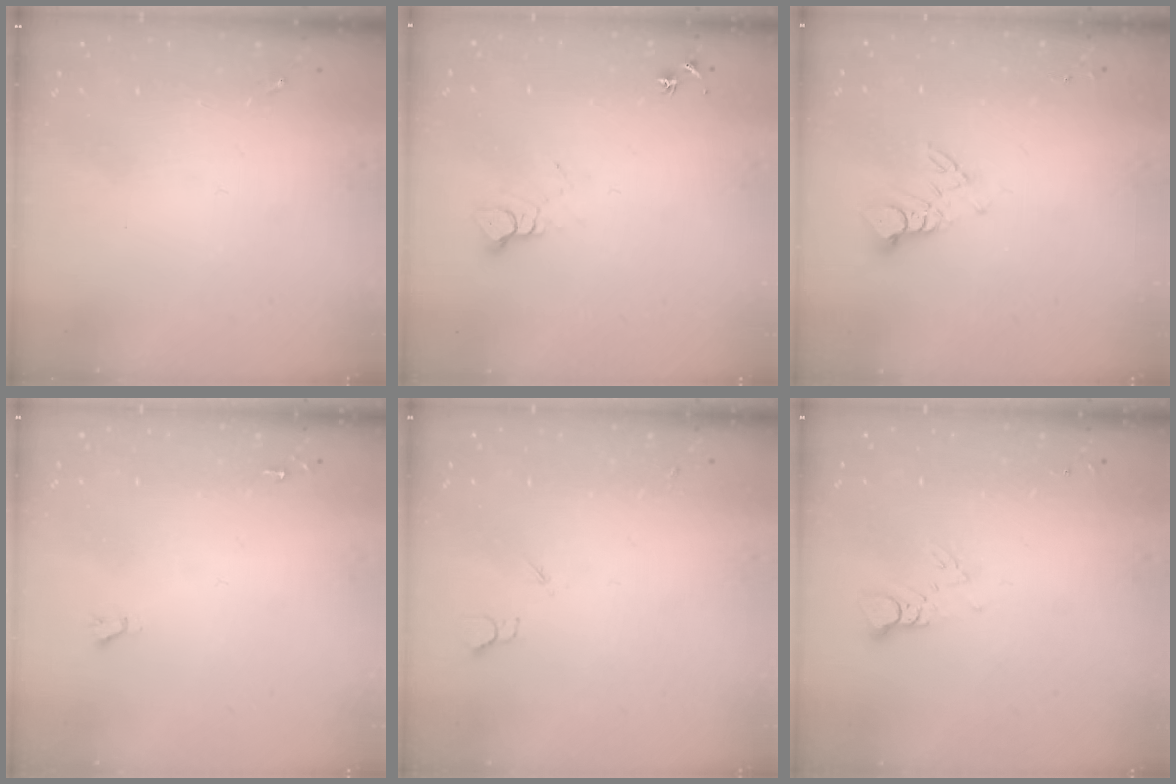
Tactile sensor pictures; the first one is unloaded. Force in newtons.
{"total": 5.1, "press": 5.1, "slide": 0.4}
{"total": 6.2, "press": 6.1, "slide": 0.4}
{"total": 1.6, "press": 1.6, "slide": 0.1}
{"total": 3.2, "press": 3.2, "slide": 0.4}
{"total": 2.9, "press": 2.9, "slide": 0.2}